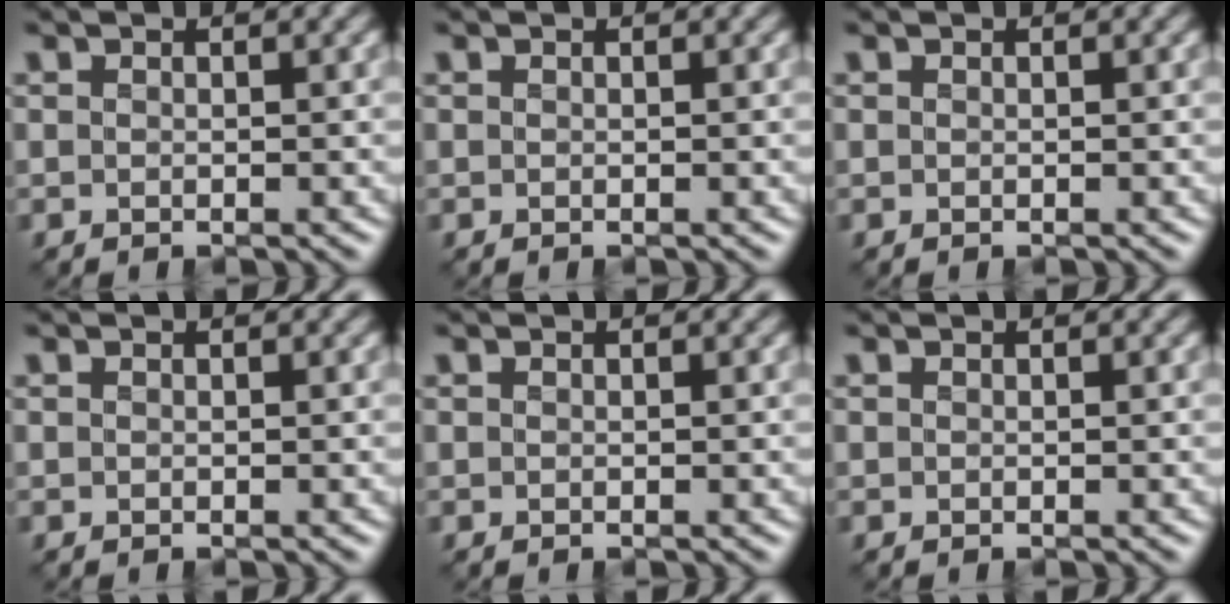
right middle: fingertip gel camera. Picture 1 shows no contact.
{"total": 0.0}
{"total": 0.0}
{"total": 0.0}
{"total": 0.0}
{"total": 0.0}